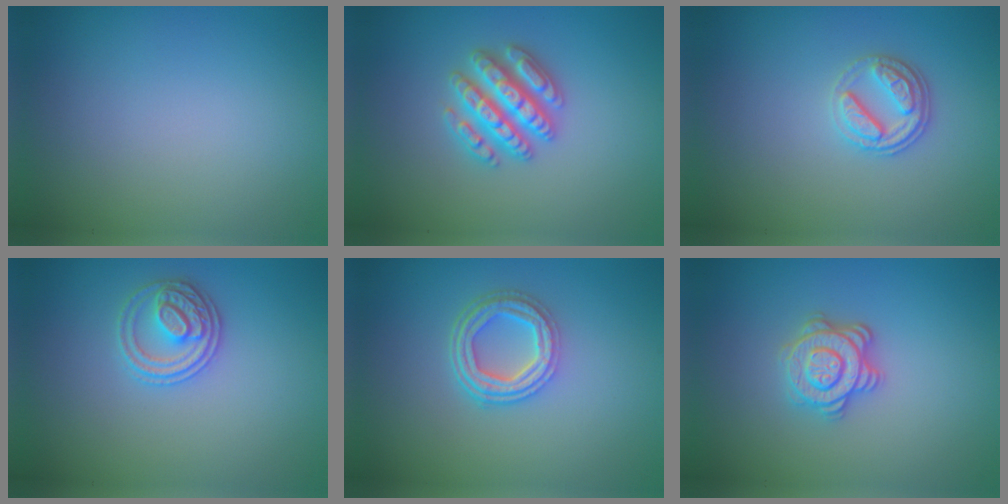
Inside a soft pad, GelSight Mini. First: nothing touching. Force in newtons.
{"total": 4.7, "press": 4.6, "slide": 0.9}
{"total": 2.8, "press": 2.6, "slide": 1.1}
{"total": 2.7, "press": 2.7, "slide": 0.6}
{"total": 4.3, "press": 3.3, "slide": 2.8}
{"total": 3.6, "press": 3.1, "slide": 1.9}